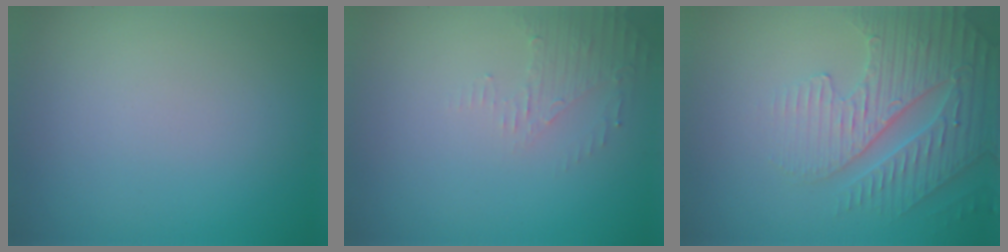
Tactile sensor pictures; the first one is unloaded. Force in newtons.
{"total": 1.9, "press": 1.8, "slide": 0.4}
{"total": 4.5, "press": 4.3, "slide": 1.2}